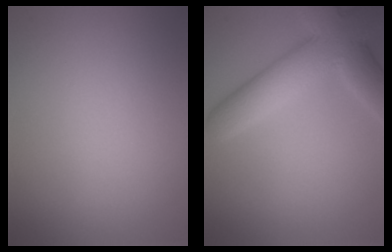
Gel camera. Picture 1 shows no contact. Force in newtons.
{"total": 7.8, "press": 7.8, "slide": 0.5}